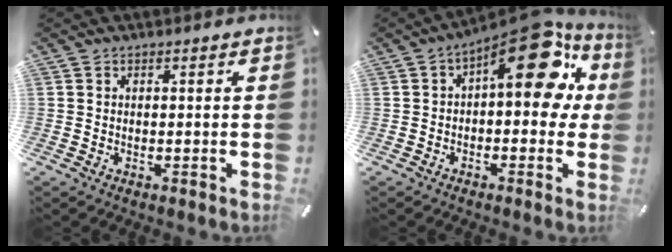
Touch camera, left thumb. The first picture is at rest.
{"total": 17.5, "force": [6.6, 8.0, 14.1], "torque": [-0.182, -0.050, 0.104]}